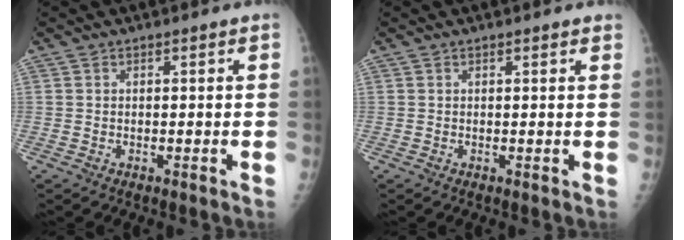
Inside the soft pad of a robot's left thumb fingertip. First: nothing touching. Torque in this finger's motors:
{"motor_torque": [-0.17, 0.01, -0.13, 0.08, 0.01]}